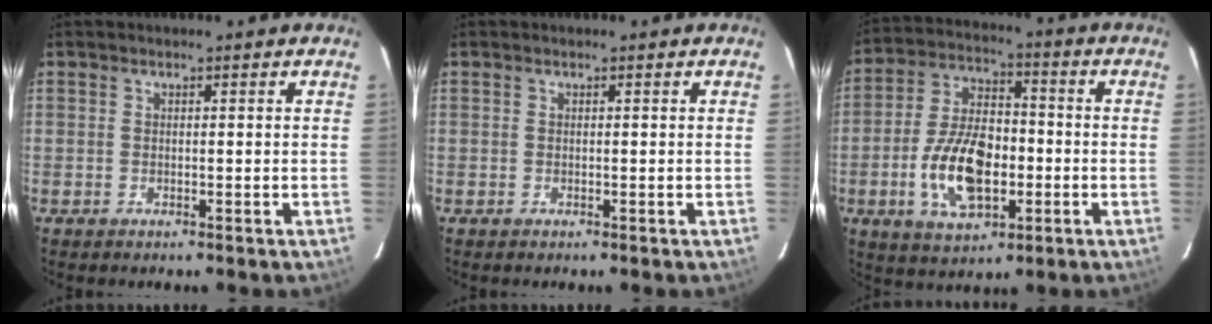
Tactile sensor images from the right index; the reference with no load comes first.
{"total": 0.0}
{"total": 14.7, "force": [-3.8, 8.1, 11.6], "torque": [-0.233, 0.008, -0.059]}